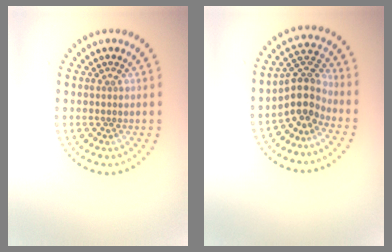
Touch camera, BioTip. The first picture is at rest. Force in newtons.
{"total": 3.7, "press": 2.7, "slide": 2.5}